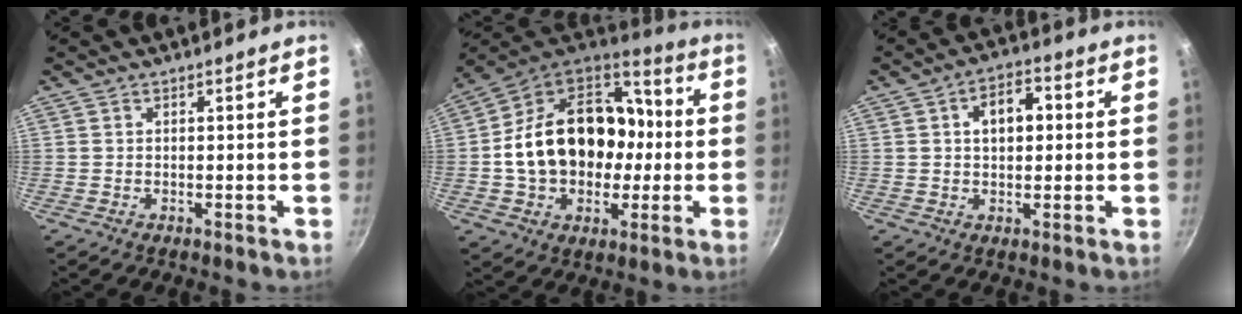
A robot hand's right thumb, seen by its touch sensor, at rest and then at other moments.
{"total": 25.1, "force": [-0.6, 18.8, 16.7], "torque": [-0.256, 0.054, -0.006]}
{"total": 7.3, "force": [1.3, 4.6, 5.5], "torque": [-0.056, 0.018, 0.015]}